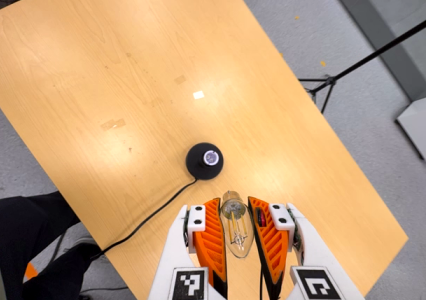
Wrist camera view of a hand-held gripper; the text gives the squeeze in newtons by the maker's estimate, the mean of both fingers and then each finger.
{"total": 23.0, "left": 23.9, "right": 22.2}